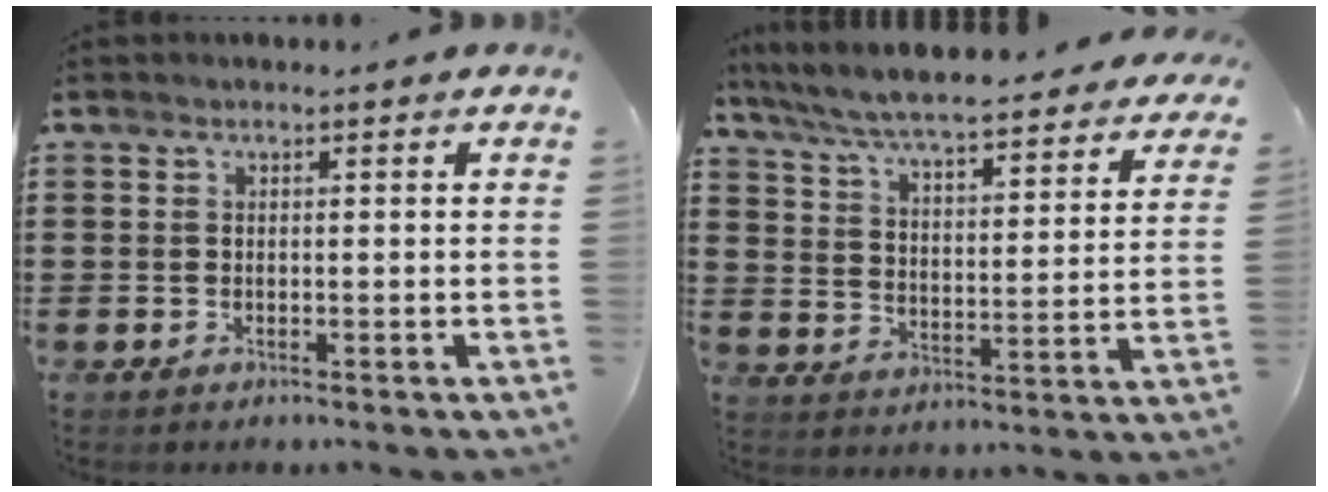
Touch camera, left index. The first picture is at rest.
{"total": 6.4, "force": [6.1, 0.0, 2.0], "torque": [-0.066, -0.044, 0.100]}